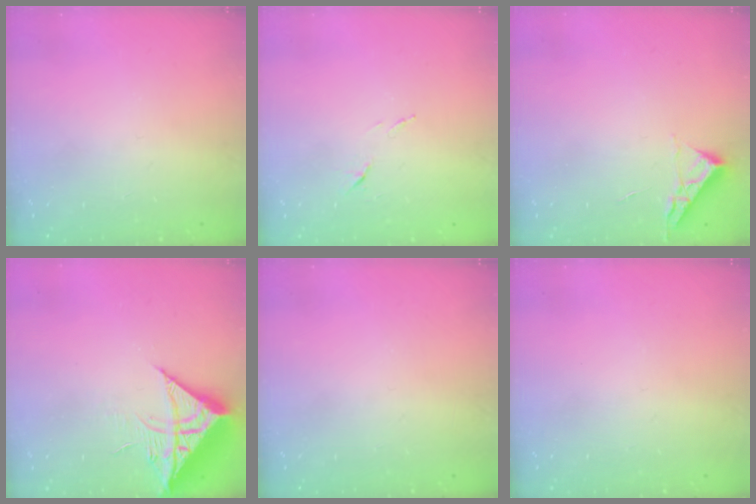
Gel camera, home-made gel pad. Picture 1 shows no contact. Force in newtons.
{"total": 6.8, "press": 6.8, "slide": 0.8}
{"total": 3.5, "press": 3.4, "slide": 0.5}
{"total": 10.5, "press": 10.5, "slide": 1.0}
{"total": 0.0}
{"total": 0.0}